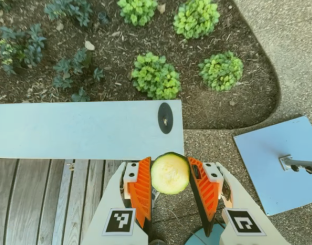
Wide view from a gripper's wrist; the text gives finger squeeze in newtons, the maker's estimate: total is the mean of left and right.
{"total": 8.7, "left": 8.8, "right": 8.5}